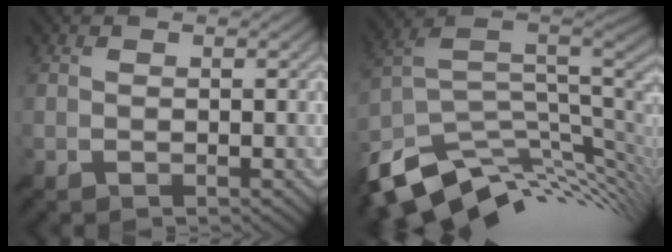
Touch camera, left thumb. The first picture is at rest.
{"total": 13.2, "force": [-5.4, 7.2, 9.7], "torque": [-0.211, -0.032, -0.088]}